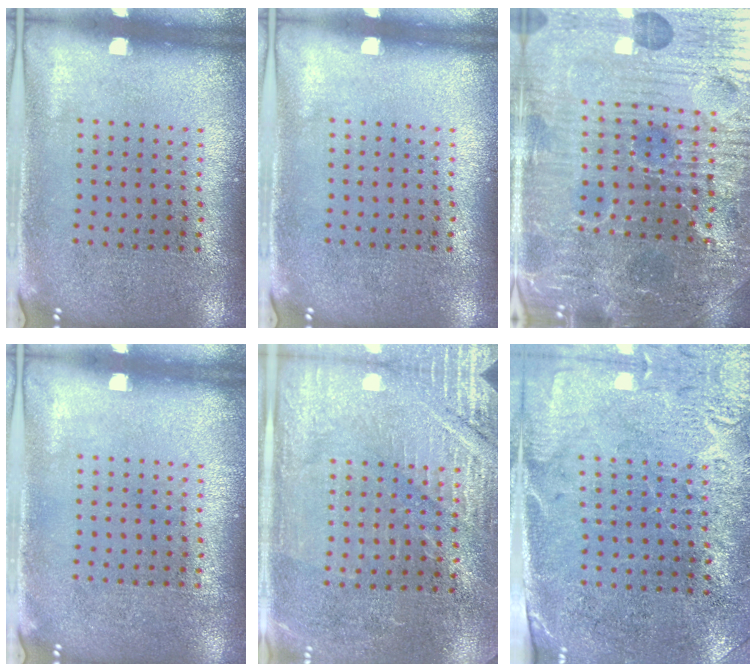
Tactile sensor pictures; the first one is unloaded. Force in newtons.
{"total": 0.0}
{"total": 5.8, "press": 5.5, "slide": 1.8}
{"total": 0.0}
{"total": 2.8, "press": 2.8, "slide": 0.4}
{"total": 2.8, "press": 2.5, "slide": 1.3}